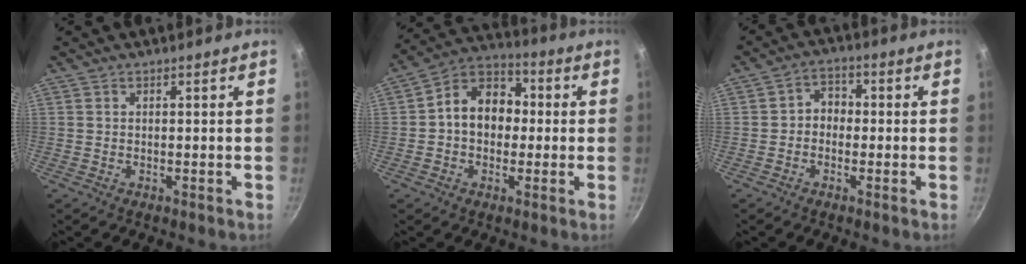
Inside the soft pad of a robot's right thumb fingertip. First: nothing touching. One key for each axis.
{"total": 11.6, "fx": 0.2, "fy": 9.0, "fz": 7.3, "tx": -0.071, "ty": 0.034, "tz": -0.018}
{"total": 4.1, "fx": -0.6, "fy": 3.4, "fz": 2.3, "tx": -0.011, "ty": 0.018, "tz": -0.021}